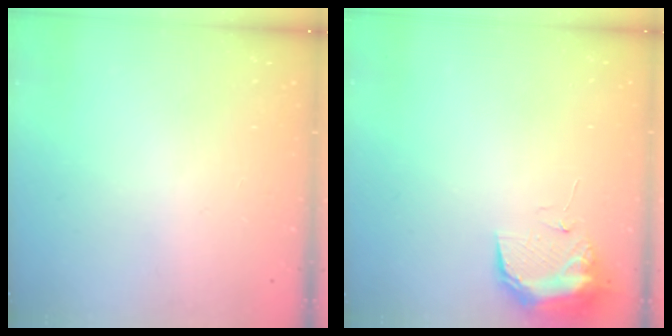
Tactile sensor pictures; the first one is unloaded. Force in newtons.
{"total": 9.6, "press": 9.6, "slide": 1.2}